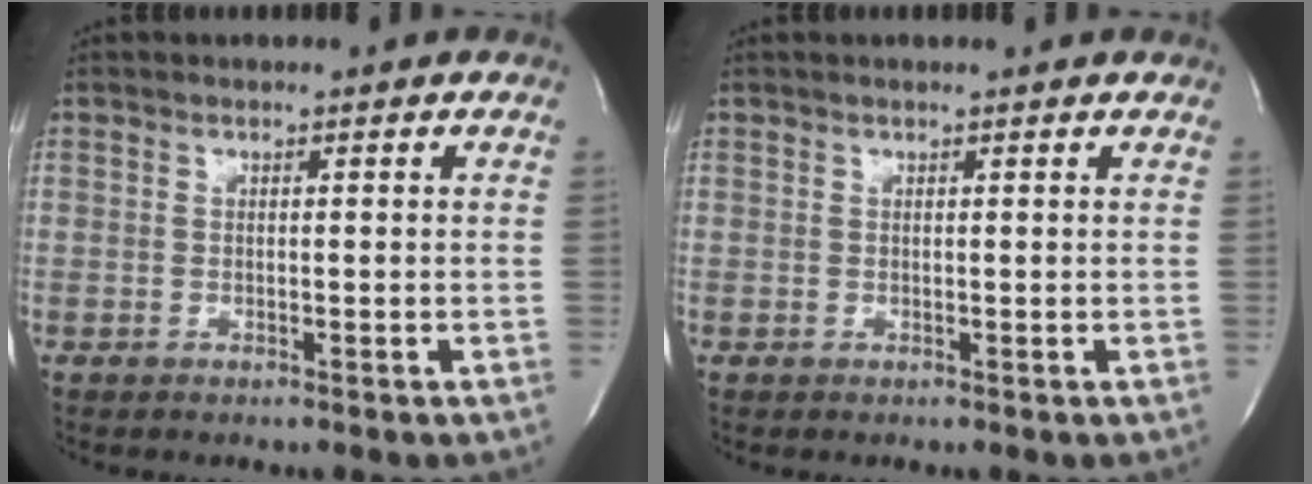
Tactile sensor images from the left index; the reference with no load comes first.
{"total": 1.8, "force": [1.6, -0.1, 0.7], "torque": [-0.013, 0.012, 0.019]}